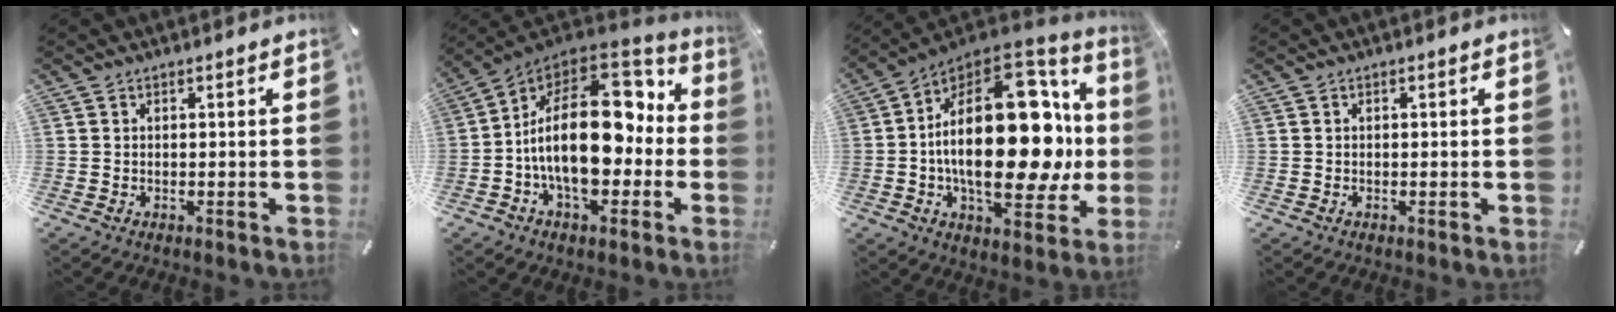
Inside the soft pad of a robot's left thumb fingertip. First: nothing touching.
{"total": 24.7, "force": [0.7, 14.4, 20.0], "torque": [-0.361, -0.002, 0.020]}
{"total": 34.1, "force": [0.8, 17.8, 29.1], "torque": [-0.500, -0.015, 0.020]}
{"total": 0.5, "force": [-0.1, 0.2, 0.5], "torque": [-0.009, -0.001, -0.001]}